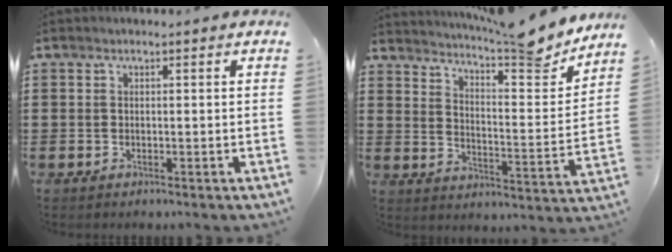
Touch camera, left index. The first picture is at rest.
{"total": 8.9, "force": [8.1, 0.6, 3.5], "torque": [-0.060, -0.059, 0.135]}